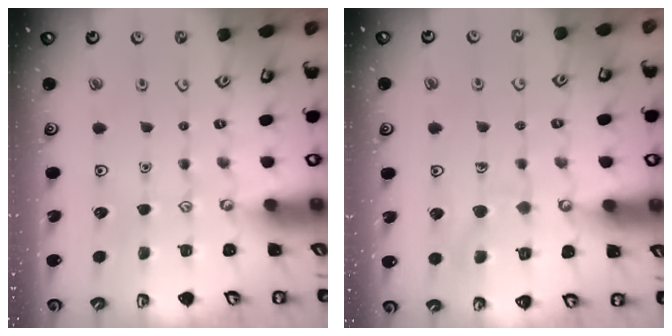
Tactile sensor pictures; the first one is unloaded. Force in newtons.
{"total": 9.0, "press": 8.9, "slide": 0.8}